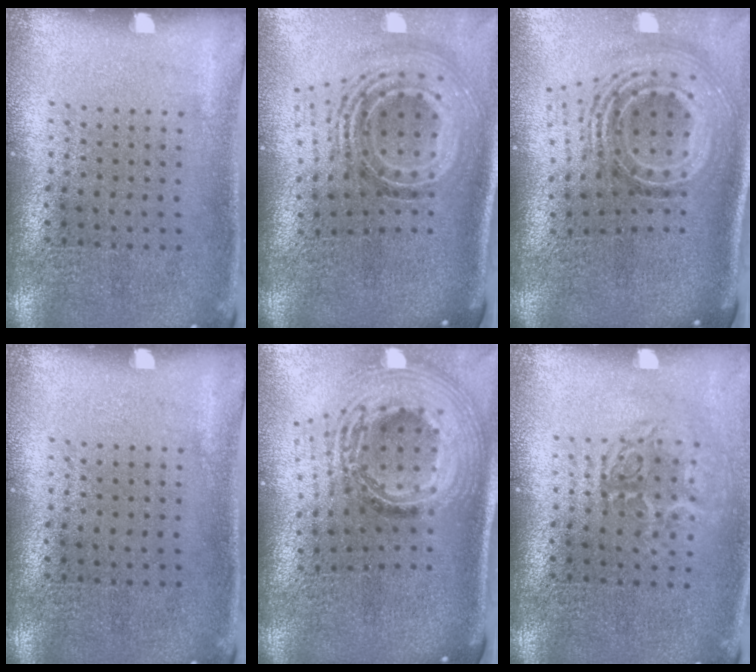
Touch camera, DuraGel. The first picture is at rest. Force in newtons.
{"total": 2.3, "press": 1.5, "slide": 1.7}
{"total": 2.3, "press": 1.5, "slide": 1.7}
{"total": 0.0}
{"total": 2.7, "press": 1.8, "slide": 2.0}
{"total": 1.7, "press": 1.3, "slide": 1.1}